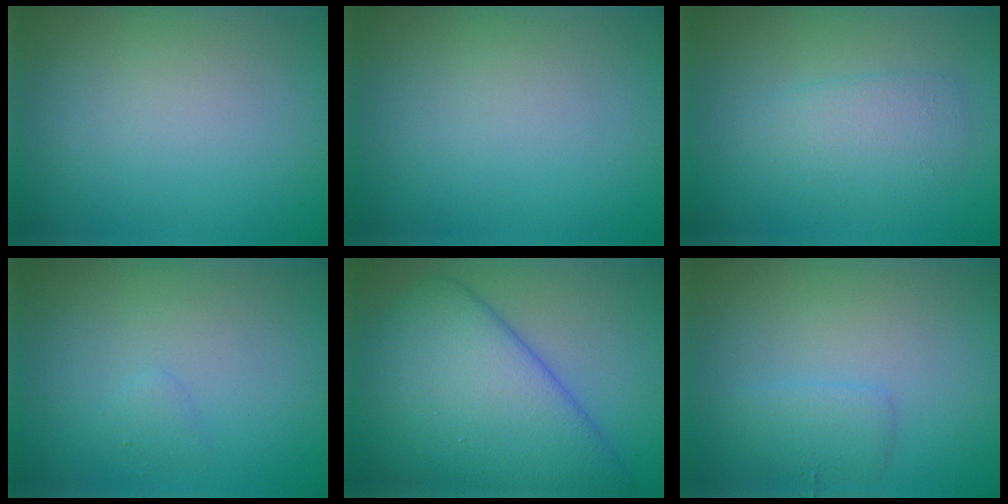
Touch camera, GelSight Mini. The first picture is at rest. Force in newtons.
{"total": 0.0}
{"total": 2.5, "press": 2.5, "slide": 0.1}
{"total": 0.7, "press": 0.7, "slide": 0.1}
{"total": 9.9, "press": 9.9, "slide": 0.5}
{"total": 1.7, "press": 1.7, "slide": 0.1}